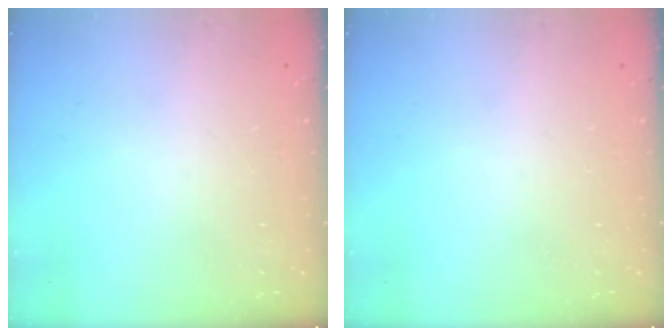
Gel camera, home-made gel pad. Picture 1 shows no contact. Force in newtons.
{"total": 0.0}